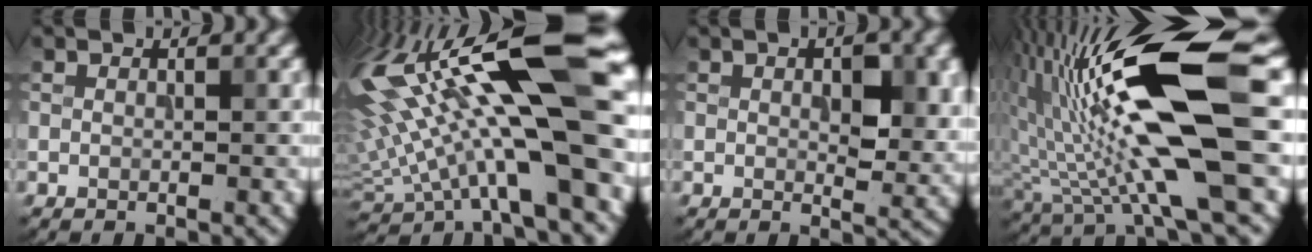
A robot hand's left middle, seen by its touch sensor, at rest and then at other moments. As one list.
[{"total": 18.3, "force": [3.8, 5.1, 17.1], "torque": [-0.296, 0.010, 0.072]}, {"total": 4.2, "force": [0.7, 1.9, 3.7], "torque": [-0.052, -0.004, 0.014]}, {"total": 15.1, "force": [2.7, 3.3, 14.5], "torque": [-0.264, 0.002, 0.045]}]